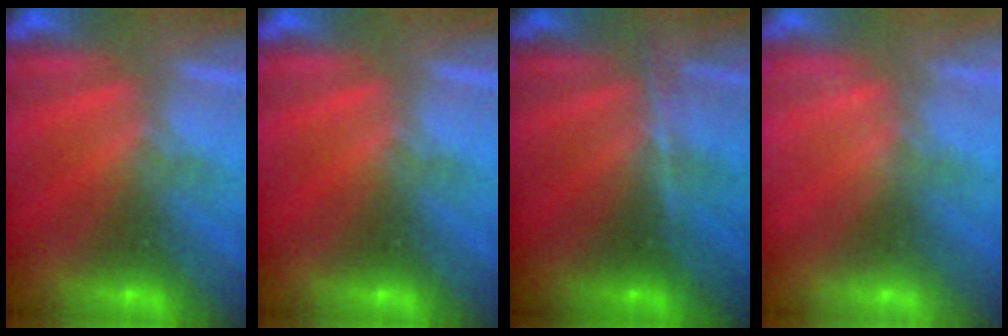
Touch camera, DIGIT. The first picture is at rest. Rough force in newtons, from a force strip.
{"total": 0.0}
{"total": 2.9}
{"total": 2.4}